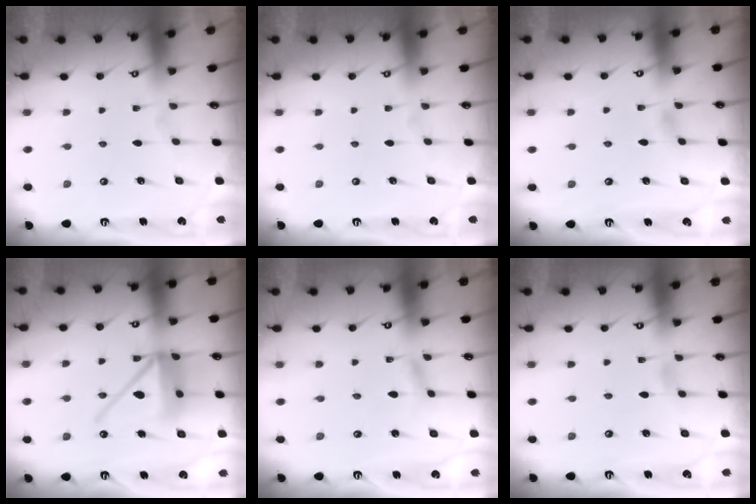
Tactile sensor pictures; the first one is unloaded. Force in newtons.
{"total": 0.0}
{"total": 3.6, "press": 3.6, "slide": 0.3}
{"total": 15.0, "press": 14.9, "slide": 1.8}
{"total": 2.5, "press": 2.5, "slide": 0.2}
{"total": 2.5, "press": 2.5, "slide": 0.2}